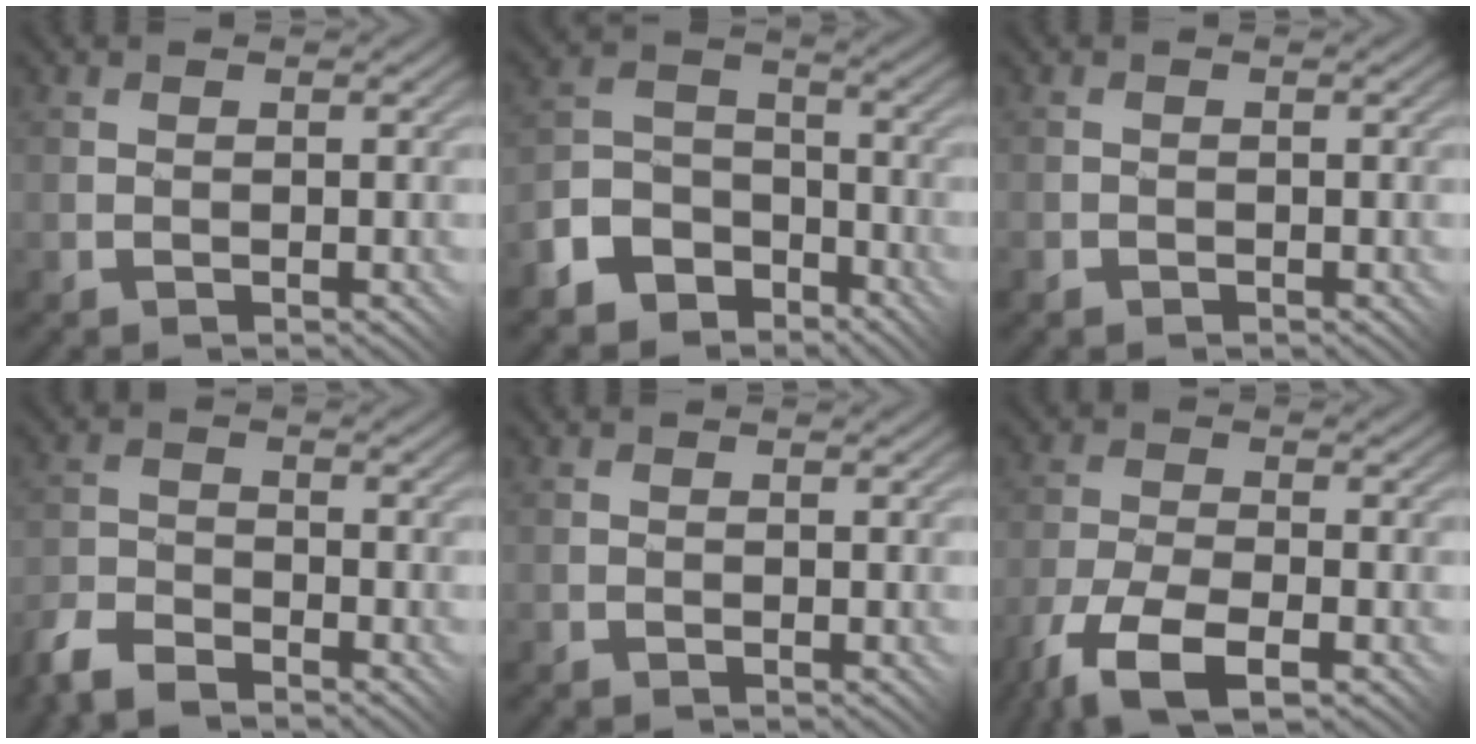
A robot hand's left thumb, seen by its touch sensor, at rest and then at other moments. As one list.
[{"total": 8.7, "force": [-6.0, 5.5, 3.1], "torque": [-0.081, -0.008, -0.120]}, {"total": 1.0, "force": [-0.7, 0.6, 0.1], "torque": [-0.003, -0.002, -0.017]}, {"total": 5.9, "force": [-4.8, 2.3, 2.6], "torque": [-0.056, -0.005, -0.104]}, {"total": 0.6, "force": [-0.6, 0.2, 0.1], "torque": [-0.004, 0.001, -0.014]}, {"total": 8.7, "force": [-5.4, 3.1, 6.0], "torque": [-0.125, -0.008, -0.104]}]